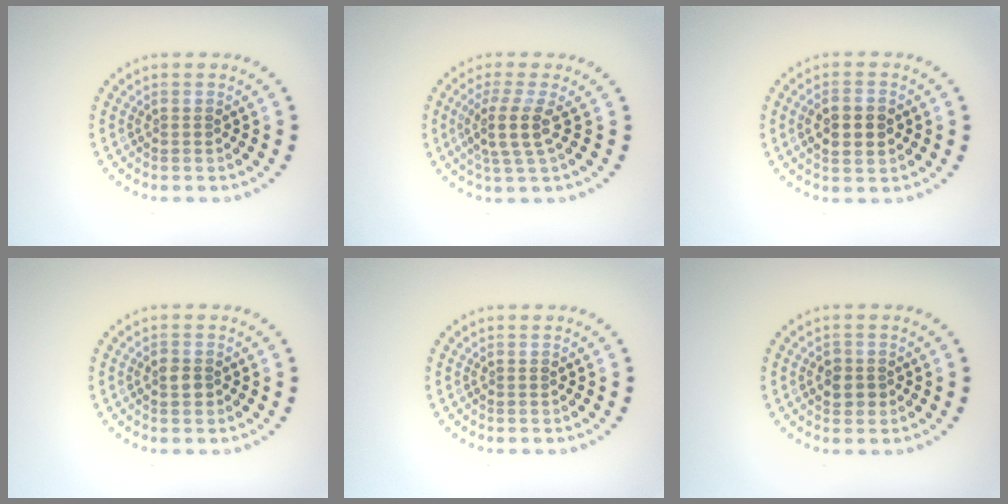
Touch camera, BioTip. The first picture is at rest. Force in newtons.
{"total": 2.9, "press": 2.1, "slide": 2.0}
{"total": 2.9, "press": 2.9, "slide": 0.1}
{"total": 1.2, "press": 1.2, "slide": 0.2}
{"total": 0.0}
{"total": 1.7, "press": 1.6, "slide": 0.5}